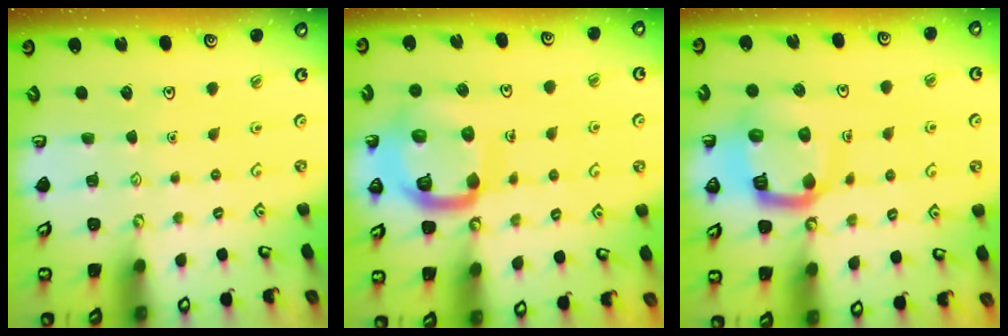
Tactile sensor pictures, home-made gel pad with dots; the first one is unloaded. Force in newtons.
{"total": 17.0, "press": 16.9, "slide": 1.9}
{"total": 13.8, "press": 13.7, "slide": 1.4}